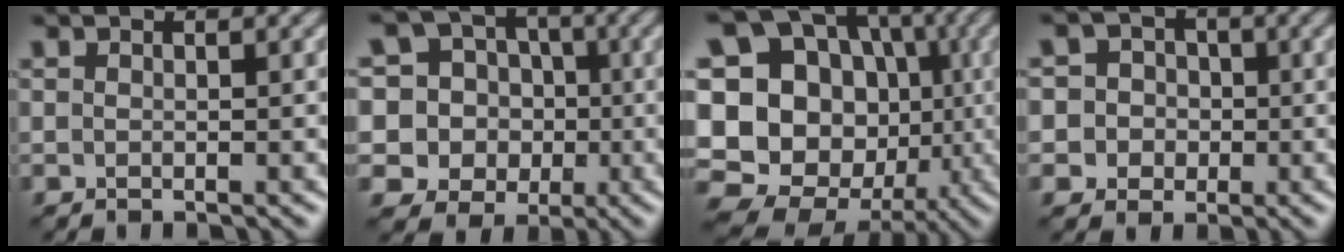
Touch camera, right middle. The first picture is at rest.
{"total": 11.1, "force": [1.0, 10.5, 3.5], "torque": [-0.116, 0.048, -0.009]}
{"total": 21.8, "force": [-2.6, 19.4, 9.7], "torque": [-0.209, 0.030, -0.066]}
{"total": 5.6, "force": [0.1, 5.4, 1.4], "torque": [-0.011, 0.033, -0.025]}